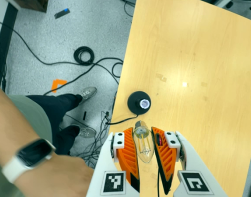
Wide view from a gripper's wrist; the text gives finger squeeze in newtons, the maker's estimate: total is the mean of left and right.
{"total": 20.5, "left": 22.6, "right": 18.3}